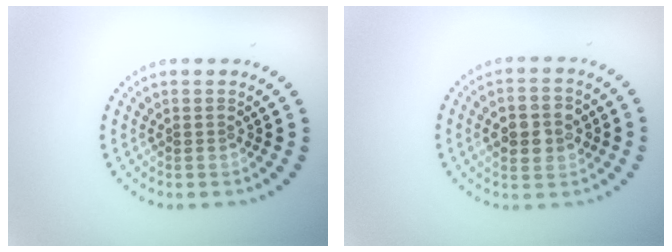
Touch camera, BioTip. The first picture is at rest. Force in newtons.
{"total": 4.2, "press": 4.2, "slide": 0.4}